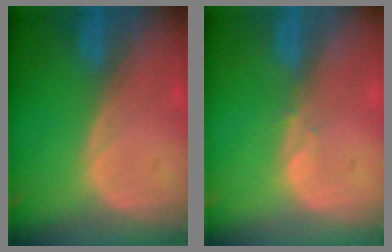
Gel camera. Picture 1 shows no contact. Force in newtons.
{"total": 0.6, "press": 0.6, "slide": 0.1}